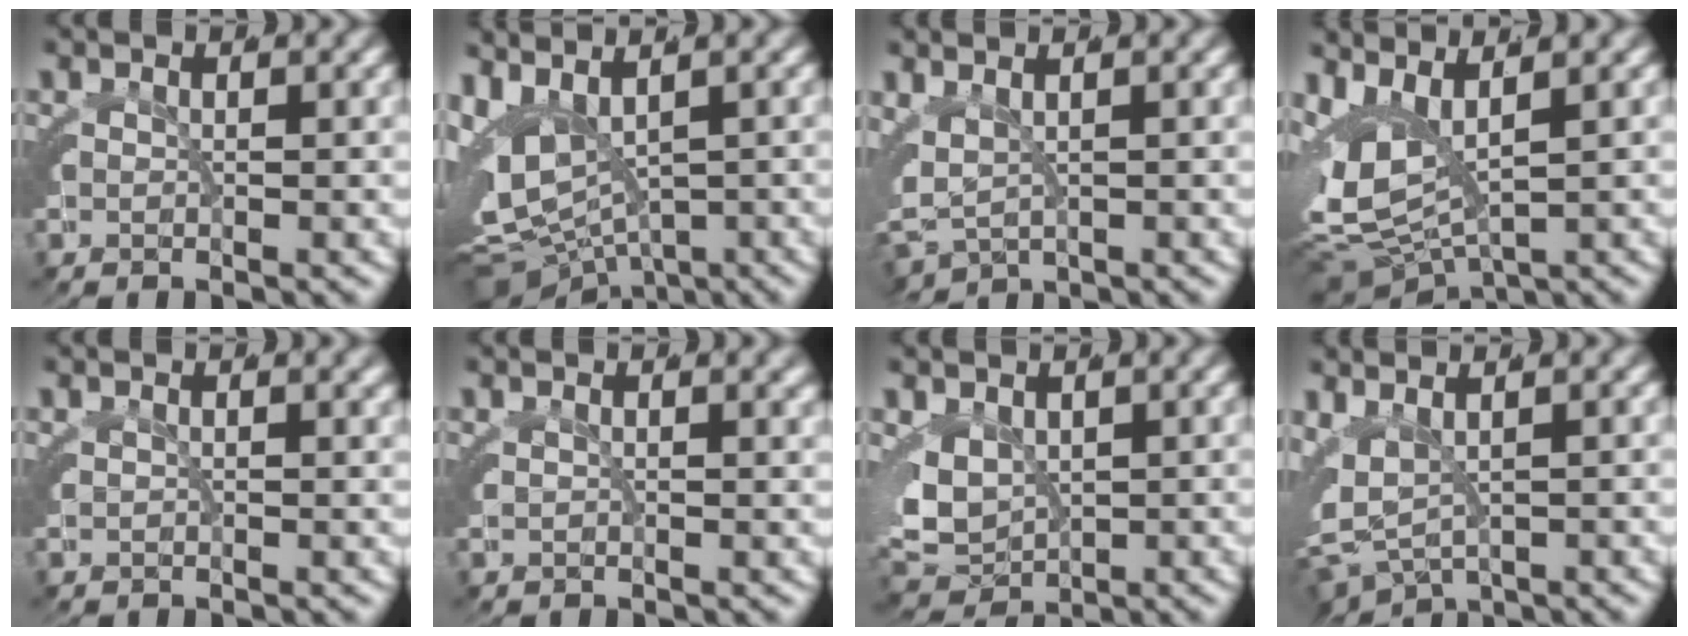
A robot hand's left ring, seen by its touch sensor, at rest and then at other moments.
{"total": 12.2, "force": [-1.4, 9.3, 7.8], "torque": [-0.187, -0.051, -0.001]}
{"total": 4.7, "force": [-0.4, 3.8, 2.8], "torque": [-0.096, -0.039, 0.019]}
{"total": 10.8, "force": [0.4, 8.1, 7.1], "torque": [-0.163, -0.026, 0.015]}
{"total": 0.9, "force": [0.6, -0.7, 0.1], "torque": [-0.006, -0.005, 0.017]}
{"total": 0.9, "force": [0.7, -0.5, 0.3], "torque": [-0.008, -0.006, 0.019]}
{"total": 5.7, "force": [0.2, 4.6, 3.4], "torque": [-0.098, -0.038, 0.027]}
{"total": 7.1, "force": [-1.0, 5.7, 4.2], "torque": [-0.126, -0.046, 0.006]}